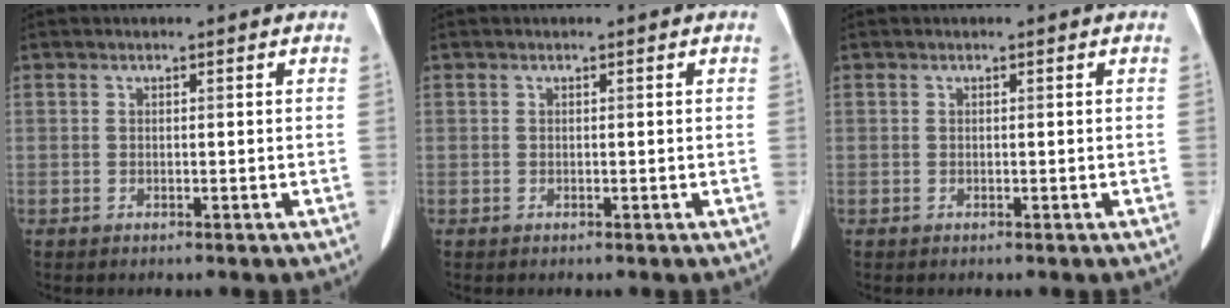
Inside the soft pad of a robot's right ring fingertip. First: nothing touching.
{"total": 0.0}
{"total": 0.0}